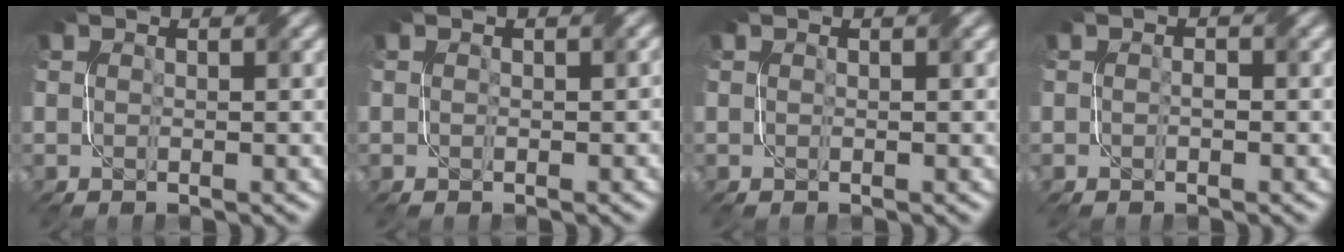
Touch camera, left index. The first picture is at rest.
{"total": 0.5, "force": [0.0, 0.4, 0.3], "torque": [-0.006, -0.001, 0.002]}
{"total": 0.0}
{"total": 0.7, "force": [-0.4, 0.3, 0.5], "torque": [-0.008, 0.000, -0.006]}